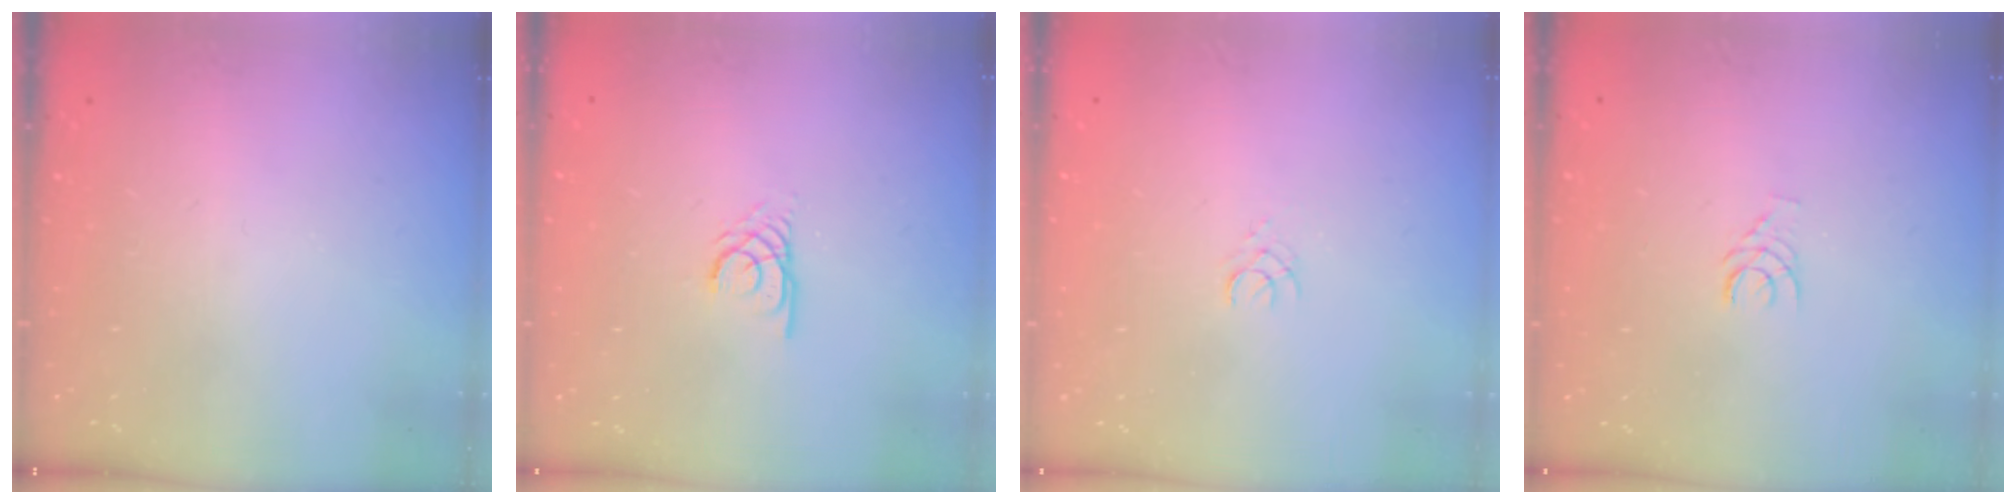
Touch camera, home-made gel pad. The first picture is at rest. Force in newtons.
{"total": 2.2, "press": 2.2, "slide": 0.3}
{"total": 1.5, "press": 1.5, "slide": 0.2}
{"total": 3.6, "press": 3.6, "slide": 0.4}